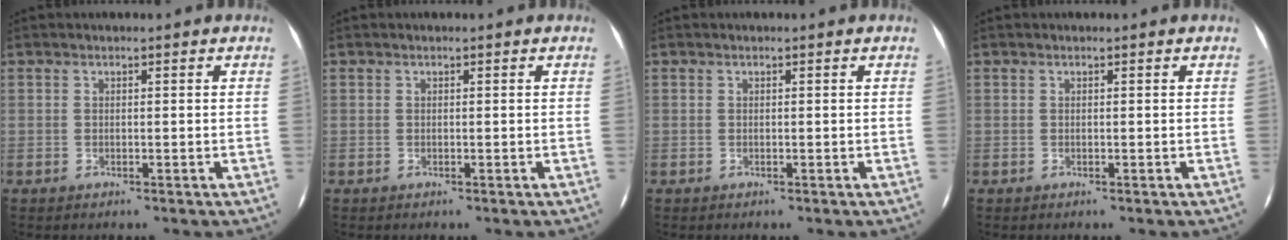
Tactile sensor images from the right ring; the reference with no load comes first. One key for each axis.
{"total": 0.0}
{"total": 0.0}
{"total": 0.0}